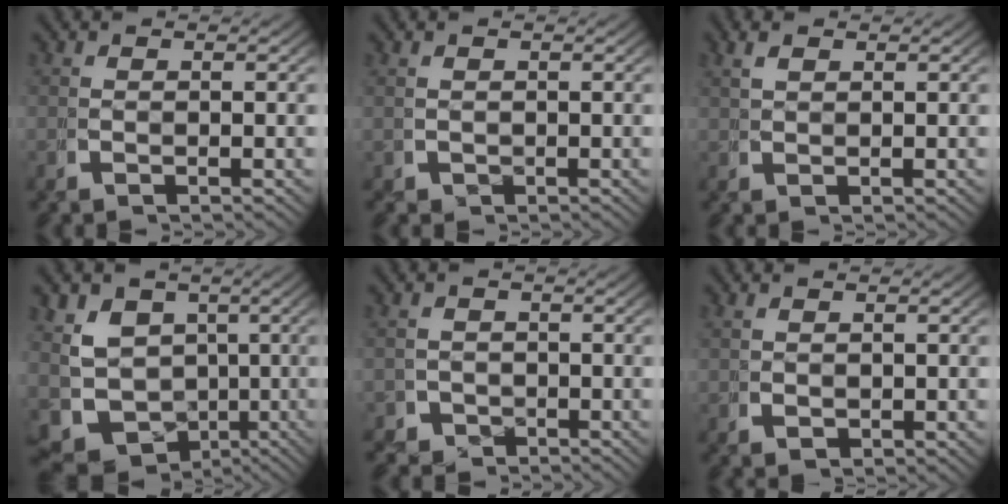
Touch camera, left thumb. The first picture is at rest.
{"total": 1.1, "force": [-0.1, 1.1, 0.2], "torque": [-0.001, -0.011, 0.005]}
{"total": 1.5, "force": [1.4, 0.1, 0.5], "torque": [-0.007, 0.005, 0.033]}
{"total": 12.0, "force": [-2.7, 9.9, 6.1], "torque": [-0.143, -0.065, -0.029]}
{"total": 2.1, "force": [-1.6, 1.4, 0.0], "torque": [0.016, -0.014, -0.026]}
{"total": 1.3, "force": [0.3, 0.8, 1.0], "torque": [-0.021, -0.007, 0.018]}